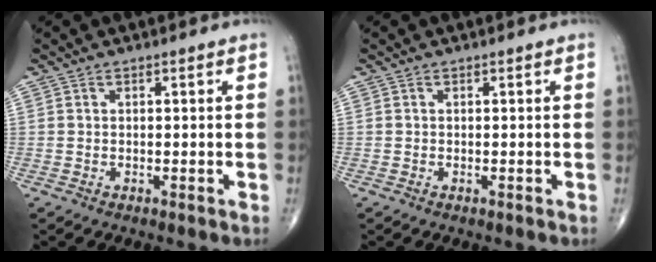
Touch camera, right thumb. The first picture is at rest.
{"total": 0.0}